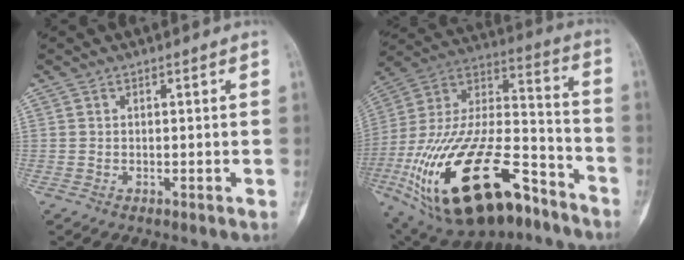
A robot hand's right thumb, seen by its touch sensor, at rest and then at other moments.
{"total": 34.7, "force": [-17.7, 16.1, 25.1], "torque": [-0.507, 0.051, -0.295]}